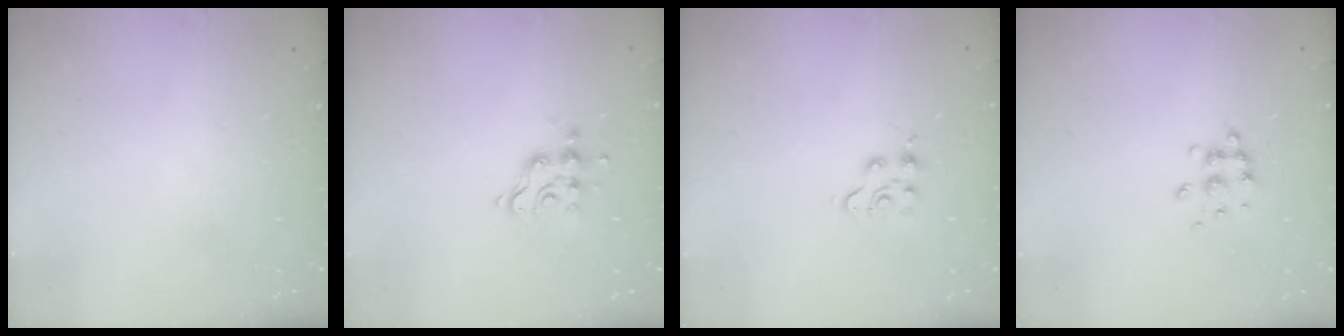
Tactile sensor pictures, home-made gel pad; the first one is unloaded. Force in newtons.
{"total": 7.1, "press": 7.1, "slide": 0.5}
{"total": 4.0, "press": 4.0, "slide": 0.4}
{"total": 6.5, "press": 6.5, "slide": 0.6}